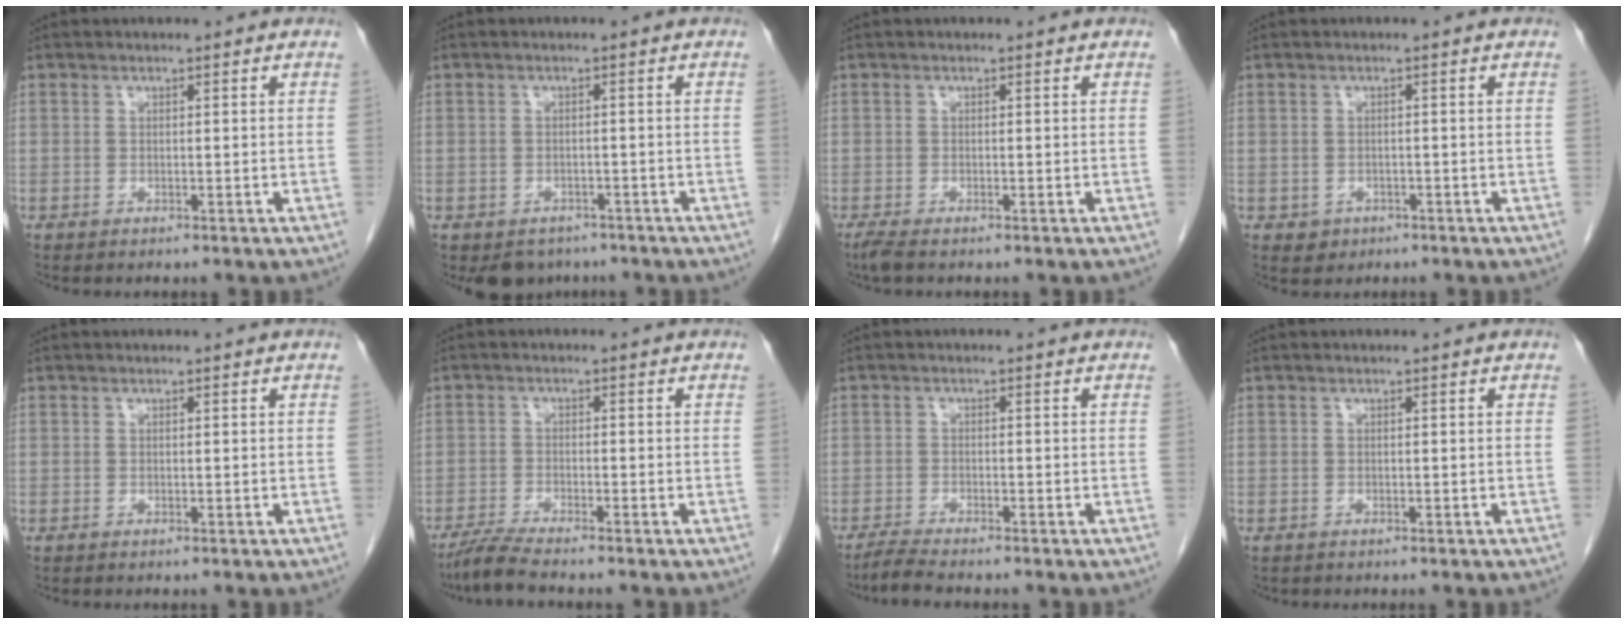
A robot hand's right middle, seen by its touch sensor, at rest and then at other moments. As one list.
[{"total": 4.6, "force": [-3.7, 2.8, 0.6], "torque": [-0.002, 0.004, -0.049]}, {"total": 1.8, "force": [-1.4, 0.3, 1.1], "torque": [-0.030, -0.008, -0.027]}, {"total": 1.9, "force": [-1.0, 1.6, 0.4], "torque": [-0.008, 0.003, -0.008]}, {"total": 0.0}, {"total": 4.0, "force": [-3.6, -0.6, 1.8], "torque": [-0.046, -0.018, -0.074]}, {"total": 2.9, "force": [-2.7, -0.4, 1.1], "torque": [-0.033, -0.014, -0.053]}, {"total": 0.0}]